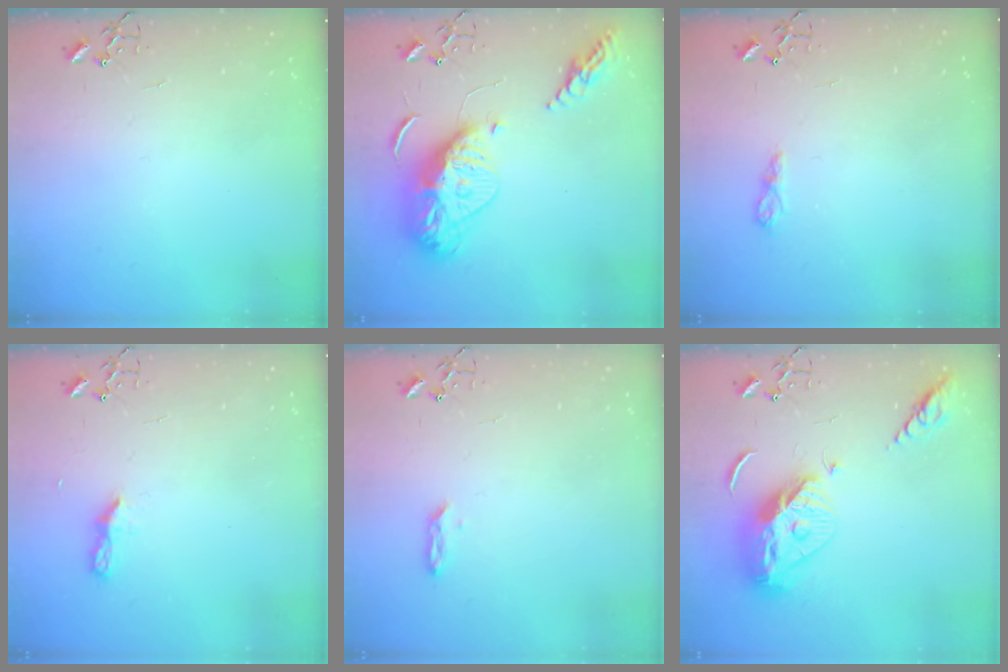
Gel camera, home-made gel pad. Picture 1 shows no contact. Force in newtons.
{"total": 18.2, "press": 18.1, "slide": 1.5}
{"total": 5.5, "press": 5.5, "slide": 0.6}
{"total": 5.9, "press": 5.8, "slide": 0.7}
{"total": 4.1, "press": 4.0, "slide": 0.6}
{"total": 15.9, "press": 15.8, "slide": 1.5}